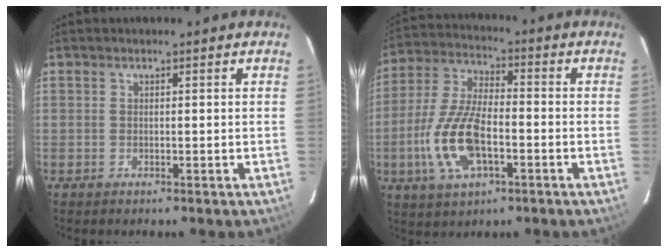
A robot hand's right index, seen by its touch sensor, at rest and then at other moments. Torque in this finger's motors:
{"motor_torque": [1.94, -0.20, 1.03, 0.21]}